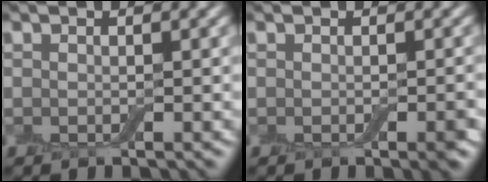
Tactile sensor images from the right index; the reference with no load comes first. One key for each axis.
{"total": 1.4, "fx": -0.5, "fy": 0.2, "fz": 1.2, "tx": -0.014, "ty": -0.002, "tz": -0.006}